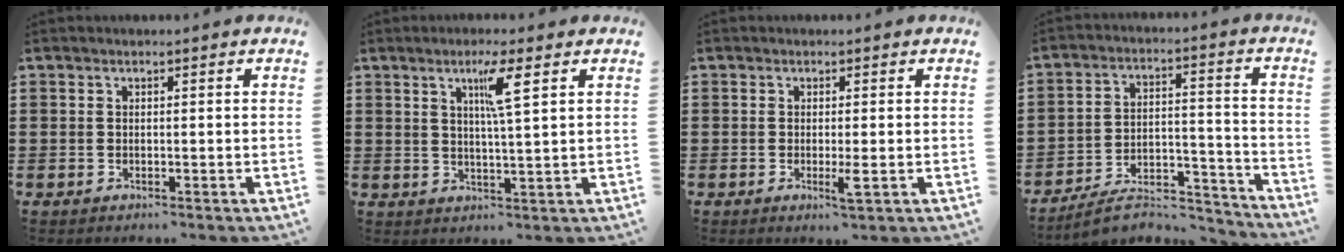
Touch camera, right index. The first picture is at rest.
{"total": 5.4, "force": [2.6, 0.0, 4.8], "torque": [-0.086, -0.006, 0.036]}
{"total": 2.6, "force": [-0.6, 0.1, 2.5], "torque": [-0.052, -0.010, -0.012]}
{"total": 7.4, "force": [-6.2, 2.1, 3.4], "torque": [-0.060, 0.010, -0.118]}